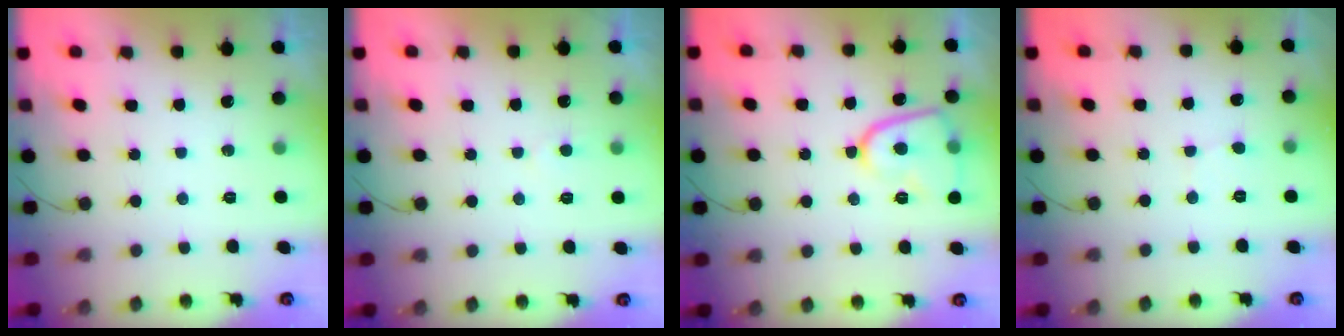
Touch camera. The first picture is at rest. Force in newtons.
{"total": 2.6, "press": 2.6, "slide": 0.4}
{"total": 11.1, "press": 11.0, "slide": 1.5}
{"total": 1.6, "press": 1.6, "slide": 0.1}